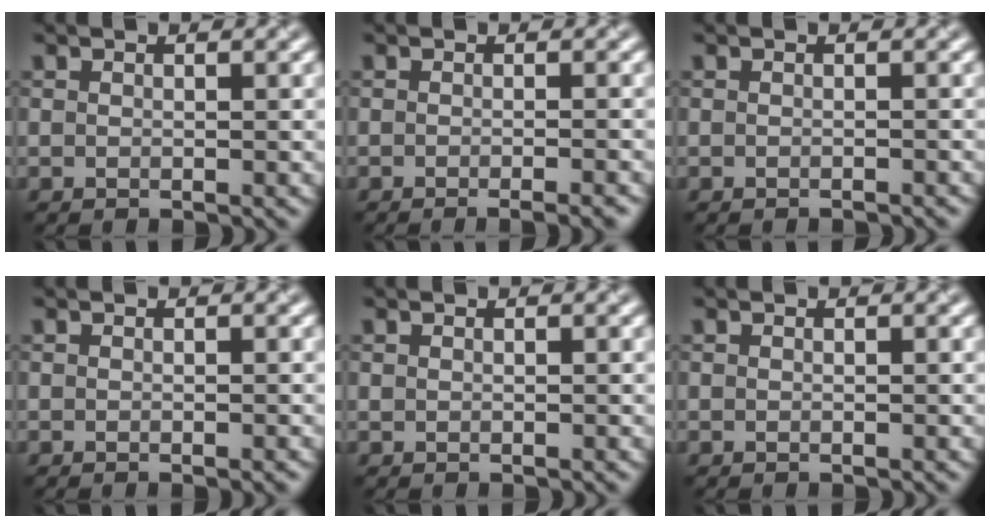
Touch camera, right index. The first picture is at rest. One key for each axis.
{"total": 2.4, "fx": -1.5, "fy": 0.5, "fz": 1.8, "tx": -0.014, "ty": -0.001, "tz": -0.025}
{"total": 0.7, "fx": -0.7, "fy": 0.0, "fz": 0.1, "tx": -0.001, "ty": -0.004, "tz": -0.015}
{"total": 0.6, "fx": -0.4, "fy": 0.0, "fz": 0.4, "tx": -0.006, "ty": -0.001, "tz": -0.007}
{"total": 0.0}
{"total": 0.0}